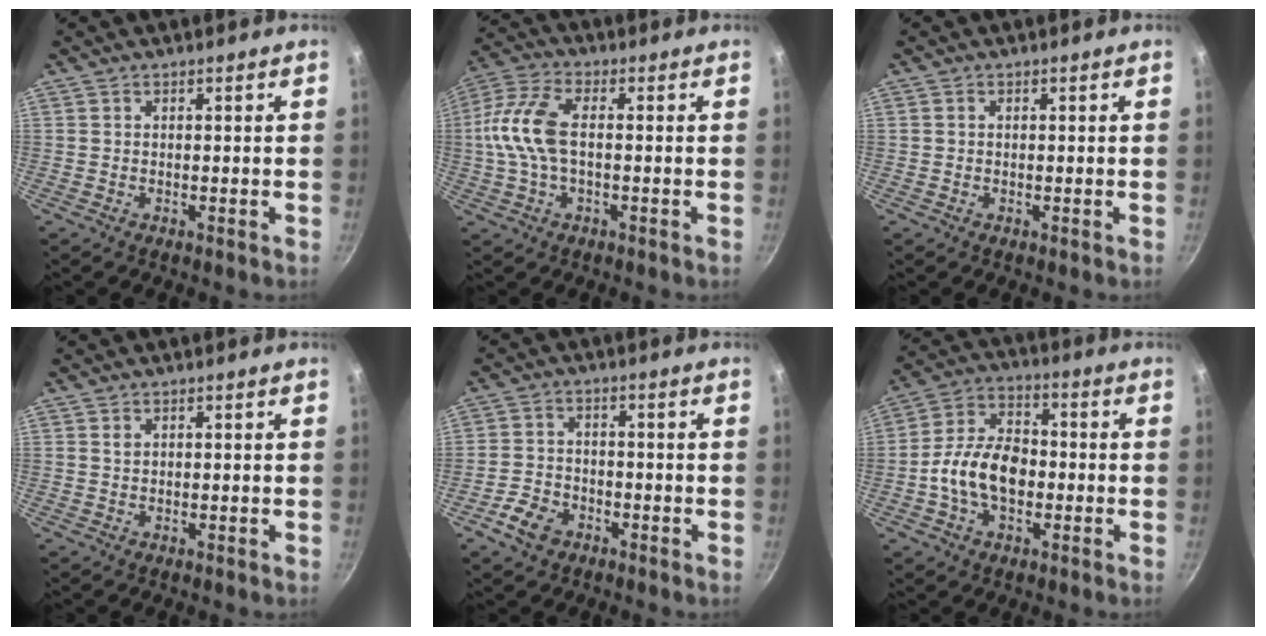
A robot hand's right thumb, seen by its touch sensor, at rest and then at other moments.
{"total": 11.2, "force": [0.0, 5.7, 9.6], "torque": [-0.206, 0.025, -0.014]}
{"total": 0.0}
{"total": 0.8, "force": [0.4, 0.6, 0.4], "torque": [-0.006, -0.001, 0.007]}
{"total": 6.0, "force": [-3.4, 4.1, 2.8], "torque": [-0.049, 0.027, -0.066]}
{"total": 12.4, "force": [-2.3, 8.1, 9.1], "torque": [-0.136, 0.032, -0.054]}